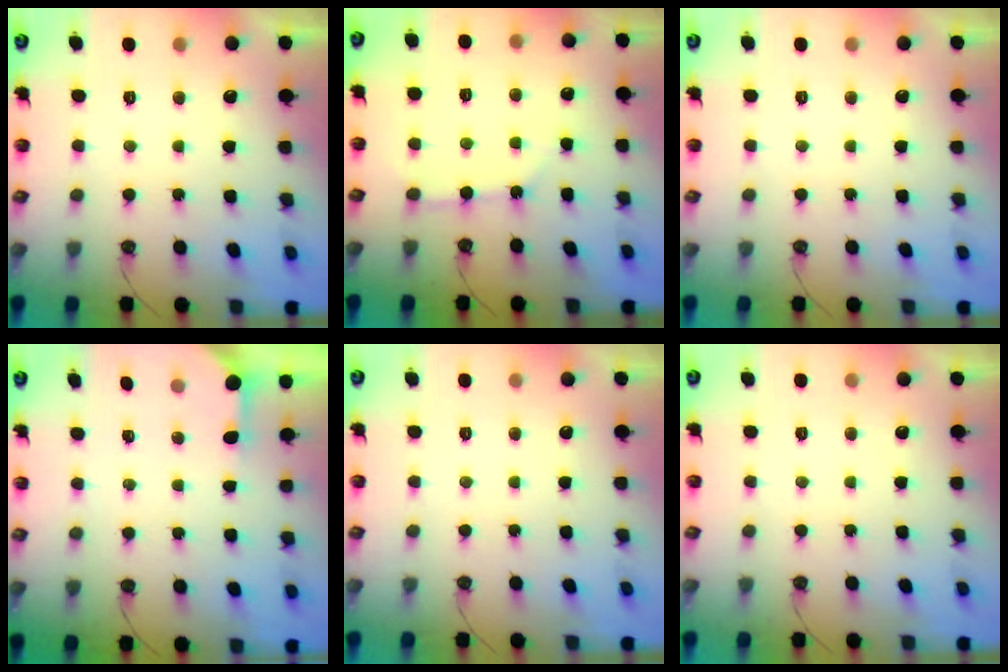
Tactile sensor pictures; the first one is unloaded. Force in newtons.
{"total": 2.9, "press": 2.8, "slide": 0.4}
{"total": 0.0}
{"total": 2.6, "press": 2.5, "slide": 0.3}
{"total": 0.0}
{"total": 0.0}